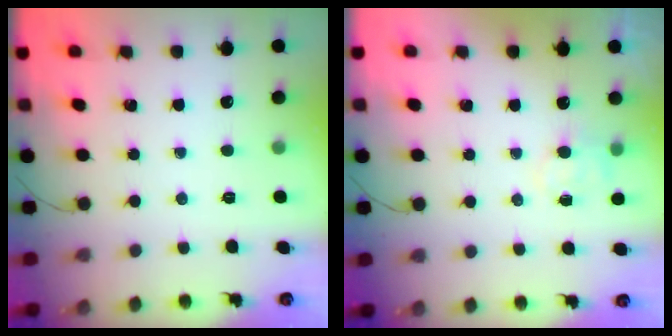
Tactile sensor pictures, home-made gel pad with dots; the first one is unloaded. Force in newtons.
{"total": 5.2, "press": 5.1, "slide": 1.2}